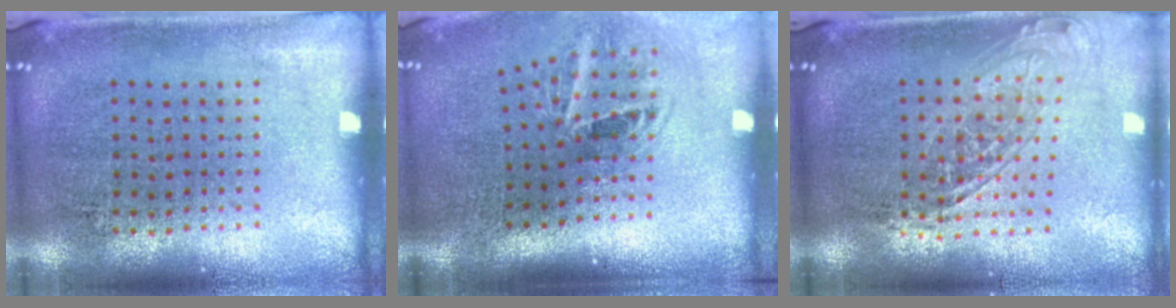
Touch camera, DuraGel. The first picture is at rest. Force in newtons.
{"total": 2.0, "press": 1.2, "slide": 1.6}
{"total": 1.7, "press": 1.3, "slide": 1.0}